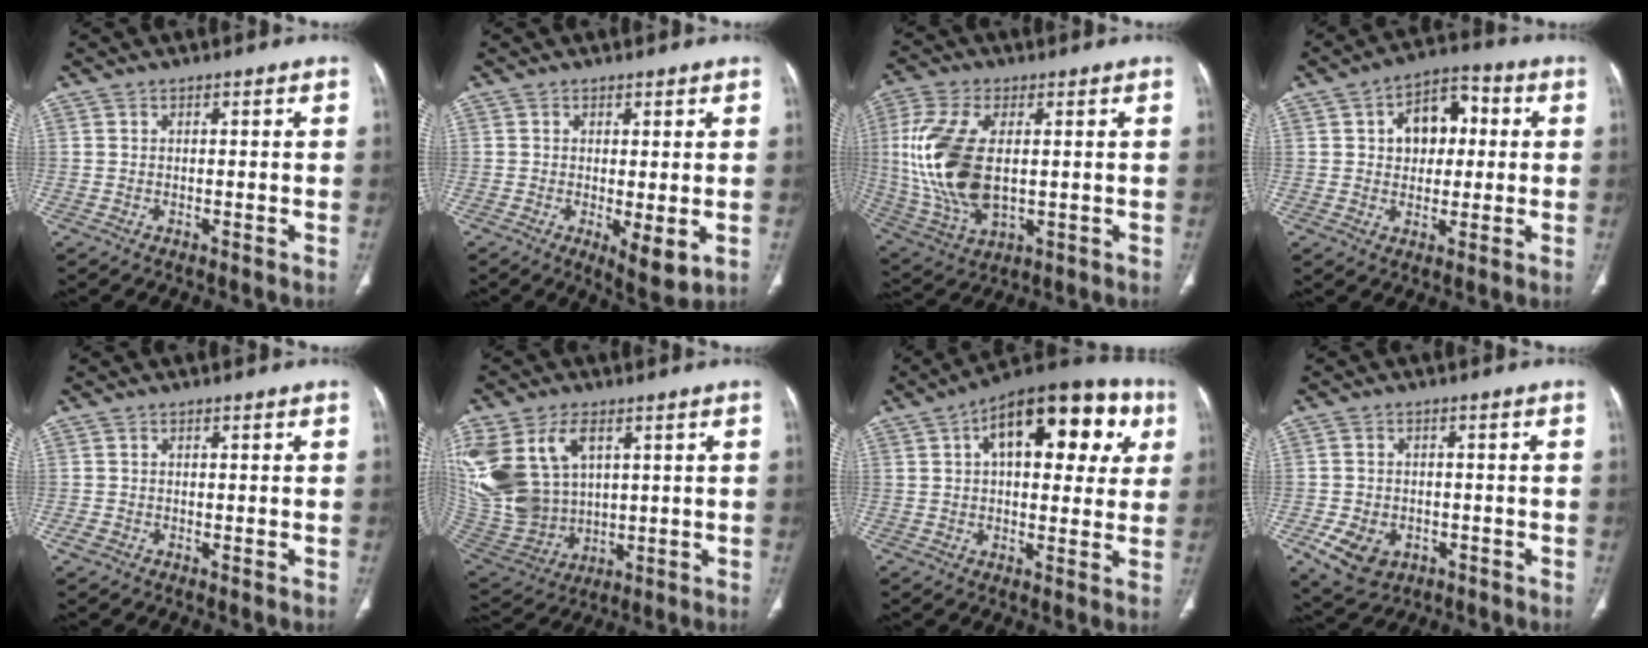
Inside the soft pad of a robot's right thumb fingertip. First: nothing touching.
{"total": 5.2, "force": [-1.0, 1.7, 4.8], "torque": [-0.079, -0.021, -0.011]}
{"total": 17.7, "force": [1.2, 9.5, 14.9], "torque": [-0.333, -0.011, 0.032]}
{"total": 10.4, "force": [1.9, 7.2, 7.3], "torque": [-0.072, 0.017, 0.025]}
{"total": 1.4, "force": [-0.5, 1.0, 0.7], "torque": [-0.014, 0.002, -0.009]}
{"total": 21.7, "force": [6.9, 15.0, 14.1], "torque": [-0.321, -0.004, 0.157]}
{"total": 21.5, "force": [7.1, 10.6, 17.2], "torque": [-0.201, 0.024, 0.095]}
{"total": 8.4, "force": [-3.5, 6.1, 4.5], "torque": [-0.078, 0.015, -0.046]}